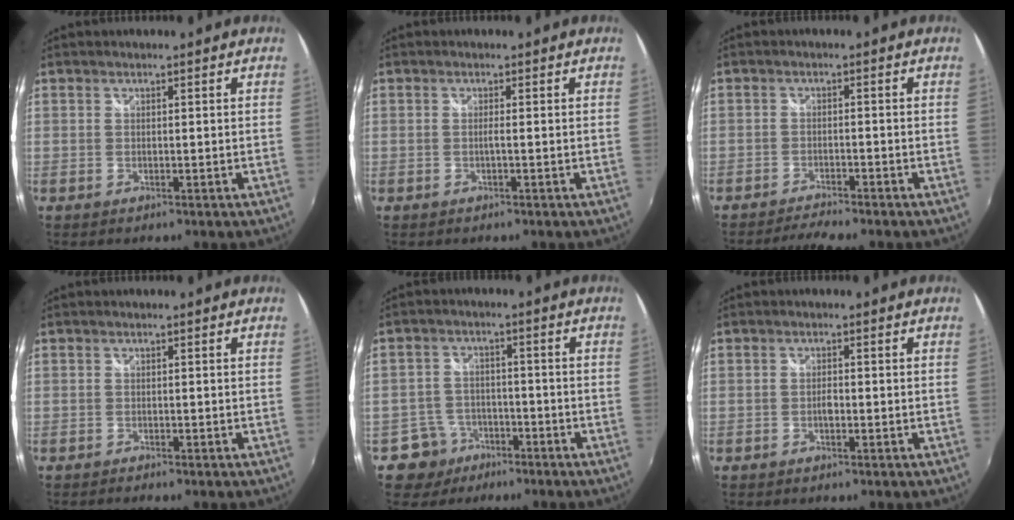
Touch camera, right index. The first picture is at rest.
{"total": 1.0, "force": [-0.4, -0.3, 0.8], "torque": [-0.013, 0.000, -0.009]}
{"total": 4.2, "force": [-4.0, 0.0, 1.2], "torque": [-0.037, -0.004, -0.071]}
{"total": 1.3, "force": [-1.2, 0.3, 0.4], "torque": [-0.014, -0.009, -0.022]}
{"total": 6.1, "force": [-3.7, 4.8, -0.2], "torque": [-0.011, 0.023, -0.062]}
{"total": 1.2, "force": [-0.5, 0.5, 1.0], "torque": [-0.020, 0.002, -0.010]}